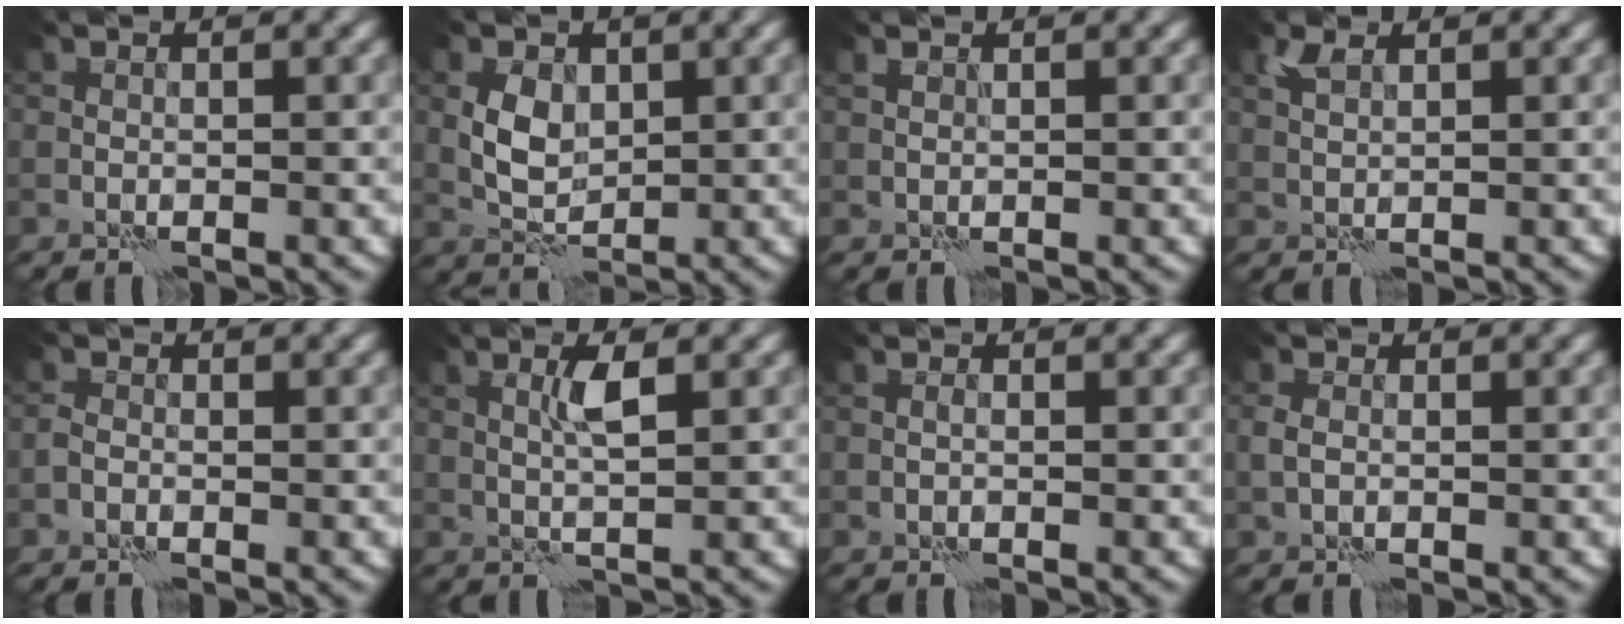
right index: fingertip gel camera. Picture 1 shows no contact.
{"total": 3.1, "force": [0.9, 2.2, 2.1], "torque": [-0.042, -0.002, 0.015]}
{"total": 0.5, "force": [0.5, 0.1, 0.0], "torque": [0.000, -0.001, 0.010]}
{"total": 1.6, "force": [1.3, 0.4, 0.9], "torque": [-0.025, 0.004, 0.026]}
{"total": 0.5, "force": [-0.4, 0.2, 0.2], "torque": [-0.004, 0.002, -0.013]}
{"total": 2.1, "force": [1.0, -0.1, 1.8], "torque": [-0.040, 0.004, 0.017]}
{"total": 0.0}
{"total": 0.9, "force": [0.0, 0.6, 0.7], "torque": [-0.019, 0.001, -0.002]}